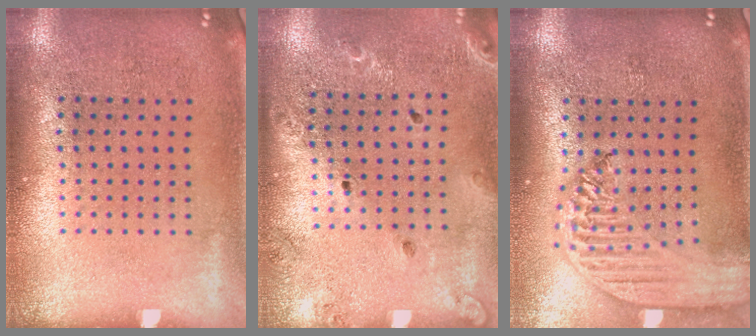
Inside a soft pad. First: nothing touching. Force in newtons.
{"total": 1.4, "press": 1.4, "slide": 0.1}
{"total": 2.8, "press": 2.2, "slide": 1.6}